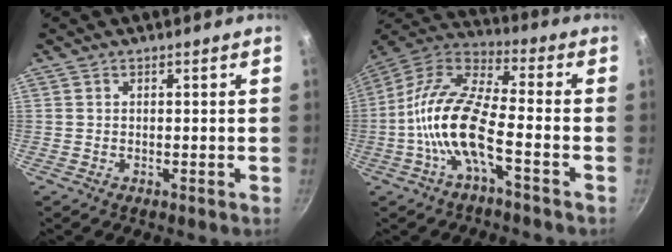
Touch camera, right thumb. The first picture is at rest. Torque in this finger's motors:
{"motor_torque": [-0.08, 0.78, 1.93, -0.83, 0.68]}